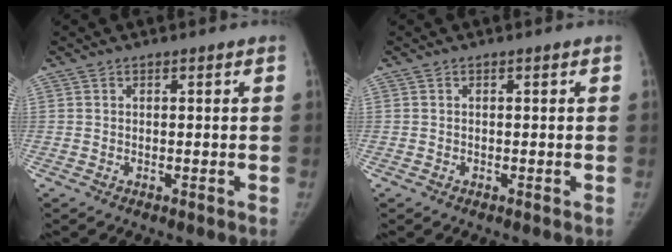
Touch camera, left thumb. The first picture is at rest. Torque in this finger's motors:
{"motor_torque": [-0.25, 1.54, 1.12, -0.22, 0.02]}